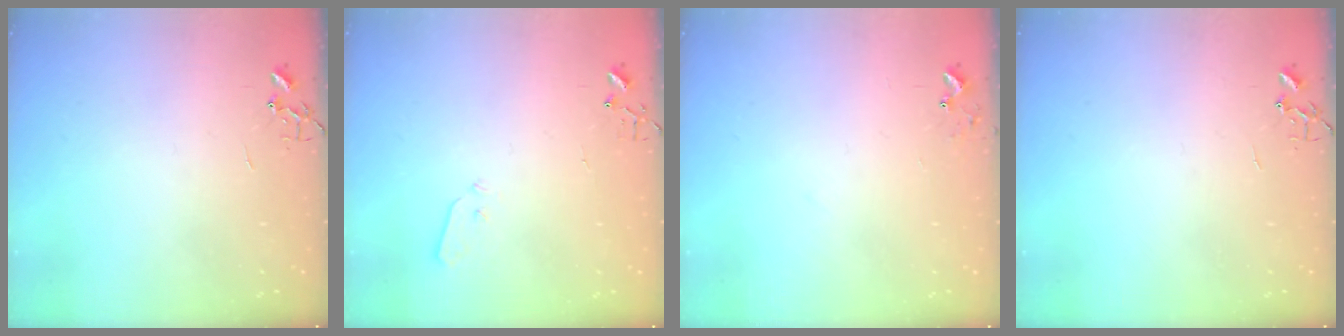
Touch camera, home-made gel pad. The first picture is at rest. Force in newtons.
{"total": 3.7, "press": 3.7, "slide": 0.6}
{"total": 5.8, "press": 5.8, "slide": 0.6}
{"total": 0.0}